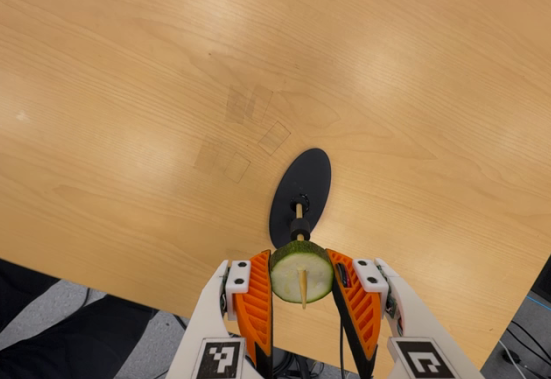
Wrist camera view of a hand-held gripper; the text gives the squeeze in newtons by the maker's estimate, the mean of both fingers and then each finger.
{"total": 10.2, "left": 9.9, "right": 10.5}